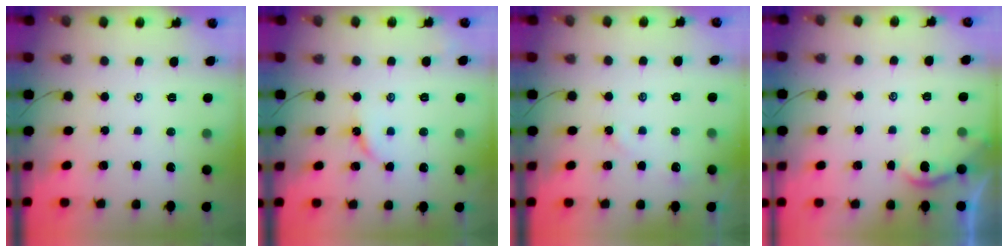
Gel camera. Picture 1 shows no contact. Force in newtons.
{"total": 5.6, "press": 5.6, "slide": 0.6}
{"total": 3.7, "press": 3.7, "slide": 0.4}
{"total": 1.6, "press": 1.6, "slide": 0.2}